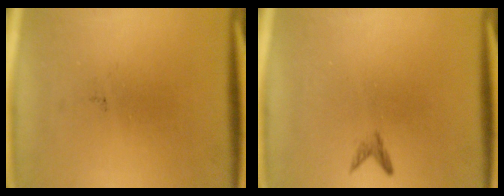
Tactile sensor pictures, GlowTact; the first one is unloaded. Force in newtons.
{"total": 0.8}